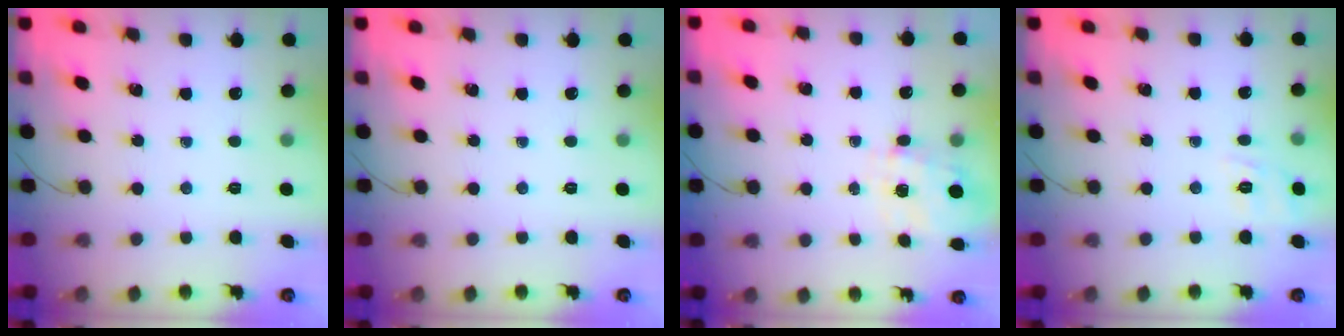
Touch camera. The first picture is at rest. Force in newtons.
{"total": 0.0}
{"total": 0.7, "press": 0.4, "slide": 0.6}
{"total": 2.2, "press": 1.2, "slide": 1.8}